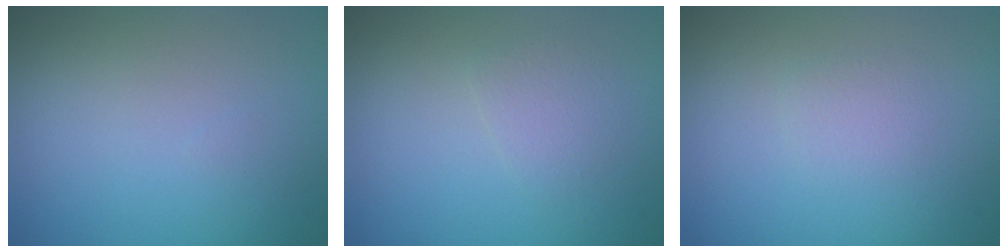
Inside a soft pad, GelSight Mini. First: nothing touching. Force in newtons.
{"total": 1.4, "press": 1.4, "slide": 0.1}
{"total": 1.0, "press": 1.0, "slide": 0.0}